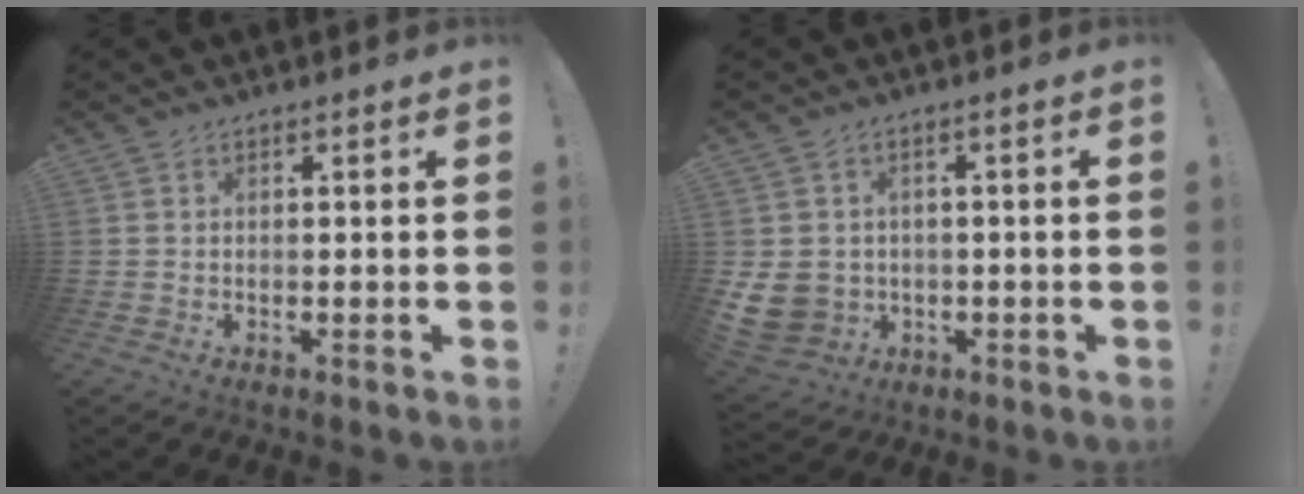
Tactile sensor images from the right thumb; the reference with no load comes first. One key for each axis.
{"total": 7.9, "fx": -0.6, "fy": 7.2, "fz": 3.3, "tx": -0.077, "ty": 0.001, "tz": -0.004}